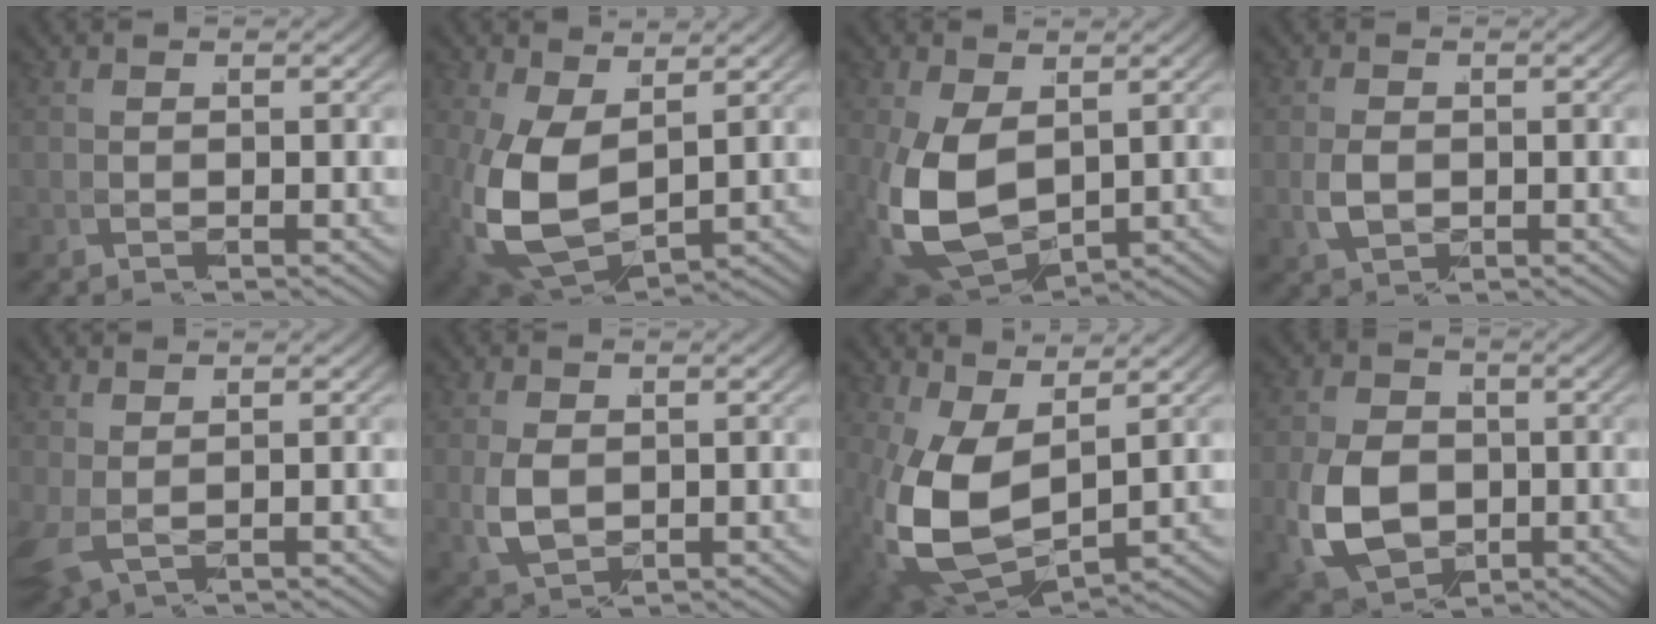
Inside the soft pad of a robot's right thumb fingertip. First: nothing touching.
{"total": 8.9, "force": [-0.7, 5.7, 6.8], "torque": [-0.194, -0.056, 0.026]}
{"total": 9.8, "force": [-1.4, 6.9, 6.9], "torque": [-0.193, -0.064, 0.014]}
{"total": 2.6, "force": [-0.1, 1.9, 1.8], "torque": [-0.050, -0.010, 0.012]}
{"total": 1.8, "force": [0.9, 0.8, 1.3], "torque": [-0.038, -0.004, 0.029]}
{"total": 4.1, "force": [0.2, 2.9, 2.8], "torque": [-0.081, -0.020, 0.026]}
{"total": 9.8, "force": [-0.3, 5.9, 7.8], "torque": [-0.216, -0.060, 0.033]}
{"total": 9.0, "force": [-1.3, 6.8, 5.8], "torque": [-0.140, -0.038, 0.002]}